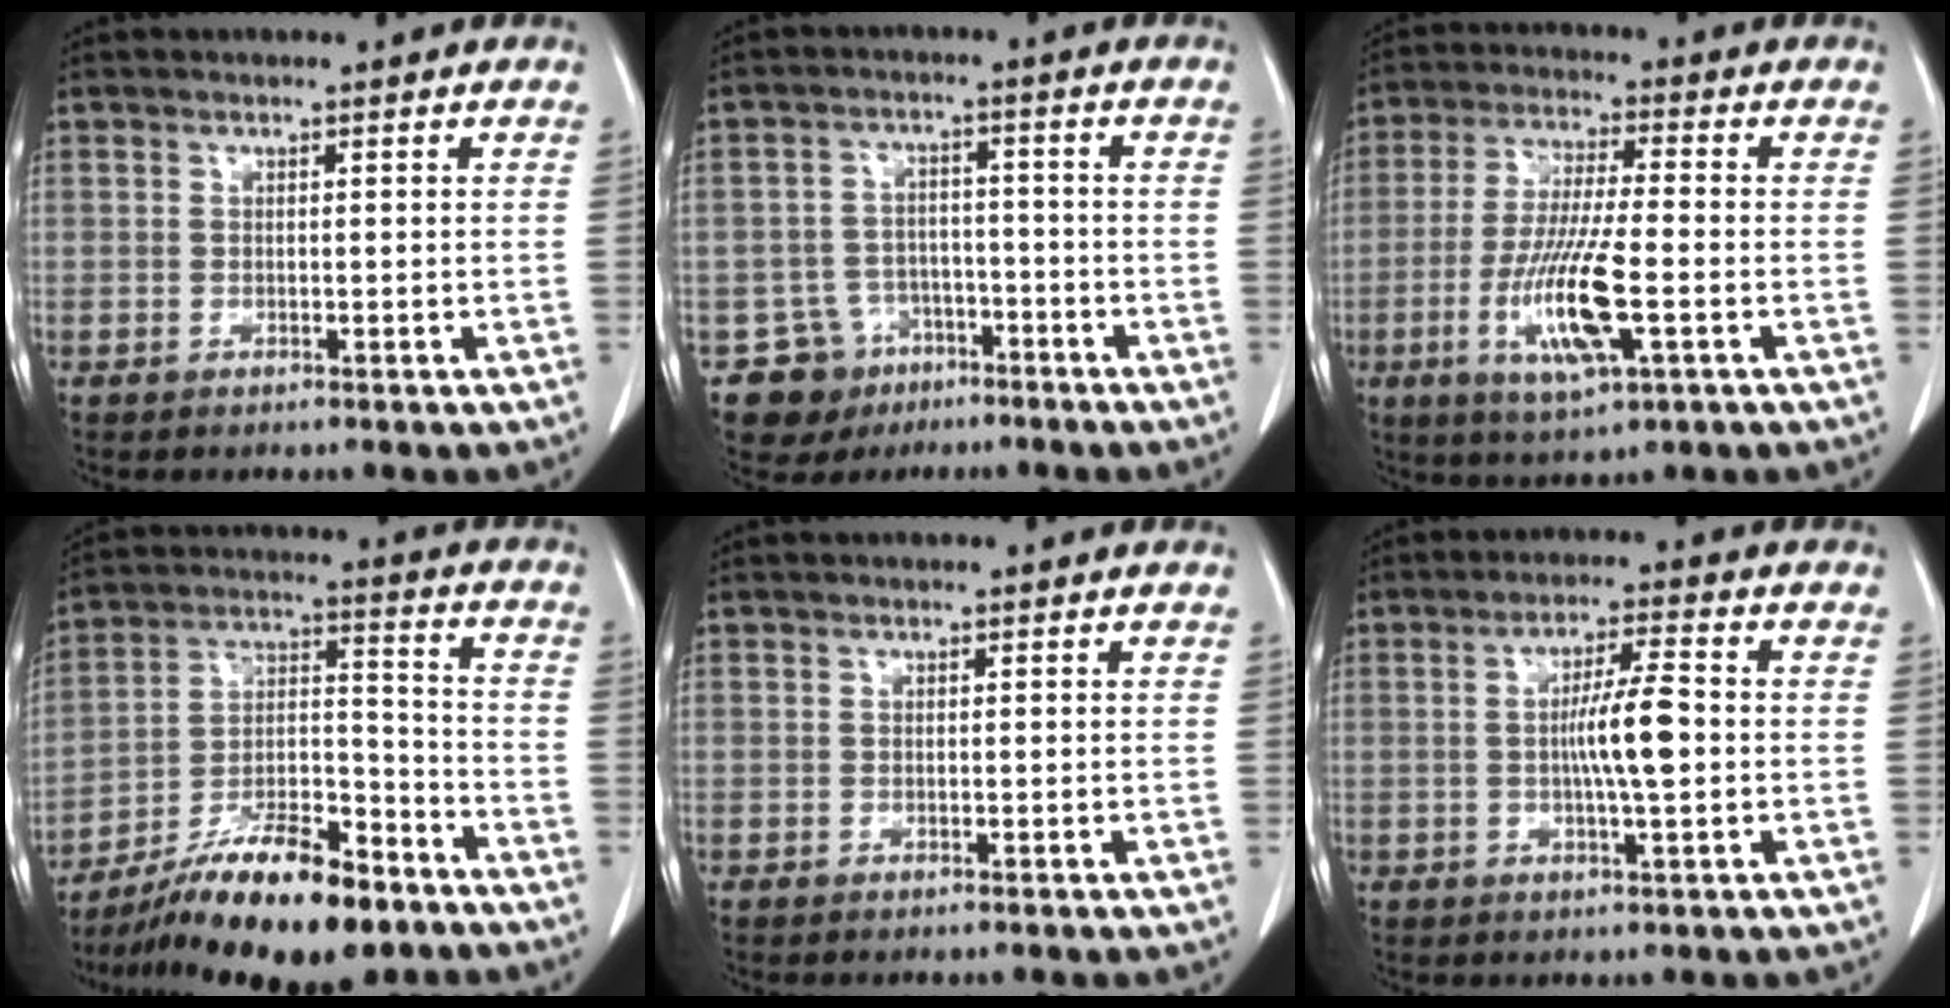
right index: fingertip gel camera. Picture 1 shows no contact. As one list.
[{"total": 8.1, "force": [-4.7, 6.6, 0.3], "torque": [-0.003, 0.022, -0.066]}, {"total": 12.0, "force": [-3.6, 1.7, 11.3], "torque": [-0.226, -0.017, -0.066]}, {"total": 17.4, "force": [-12.6, 4.6, 11.0], "torque": [-0.195, 0.012, -0.215]}, {"total": 0.0}, {"total": 6.9, "force": [-0.4, 0.5, 6.9], "torque": [-0.125, 0.002, -0.011]}]